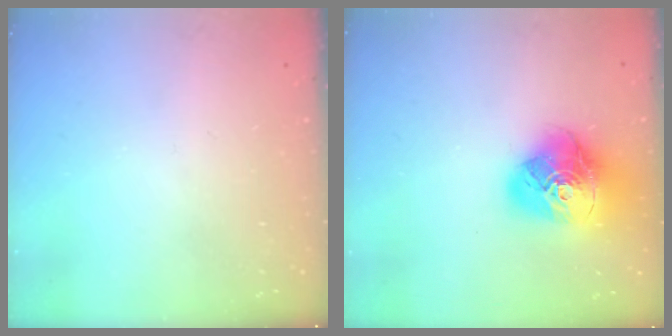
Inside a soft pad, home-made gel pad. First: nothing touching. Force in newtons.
{"total": 19.4, "press": 19.3, "slide": 2.3}